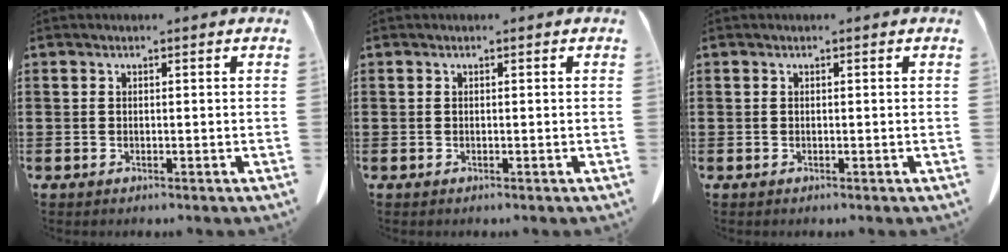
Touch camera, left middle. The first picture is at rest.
{"total": 0.0}
{"total": 0.0}